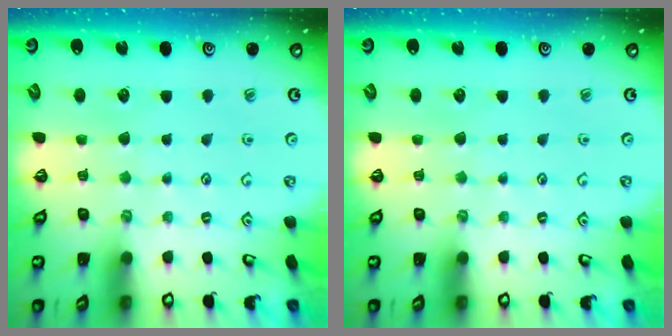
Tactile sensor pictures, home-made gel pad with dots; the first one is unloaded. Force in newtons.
{"total": 0.0}